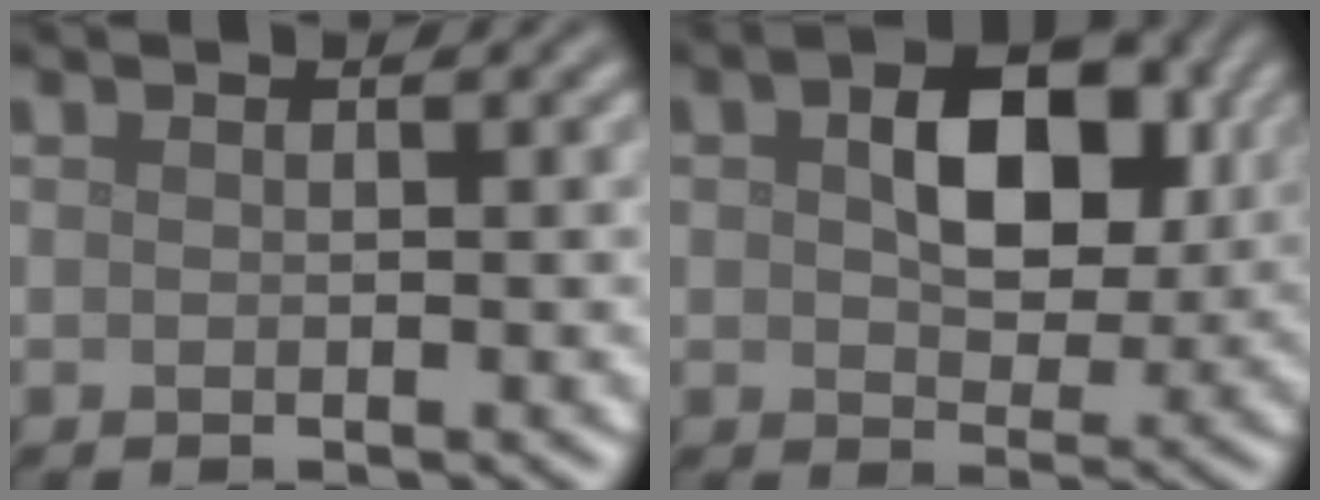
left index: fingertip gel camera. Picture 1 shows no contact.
{"total": 7.3, "force": [1.4, 4.5, 5.6], "torque": [-0.089, 0.000, 0.018]}